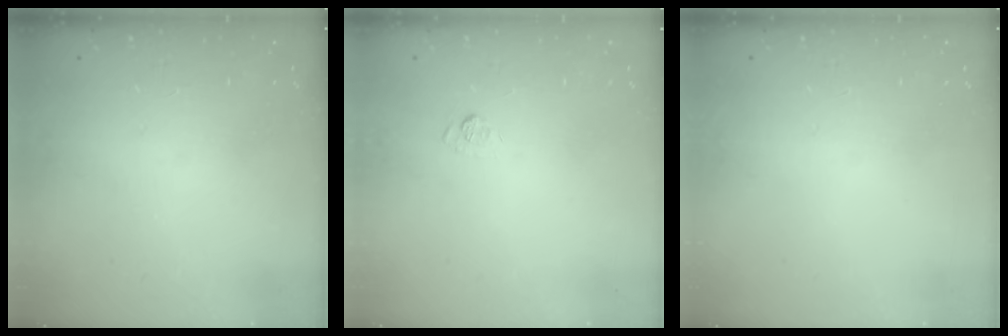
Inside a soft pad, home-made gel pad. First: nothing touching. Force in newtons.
{"total": 7.5, "press": 7.3, "slide": 1.4}
{"total": 0.0}